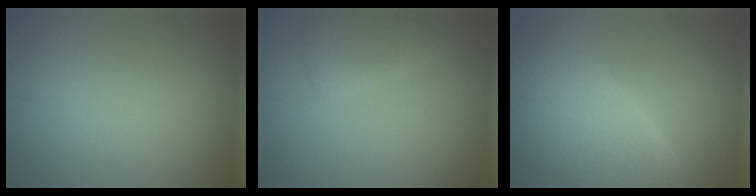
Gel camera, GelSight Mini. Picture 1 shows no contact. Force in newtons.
{"total": 2.7, "press": 2.6, "slide": 0.3}
{"total": 8.5, "press": 8.5, "slide": 0.6}